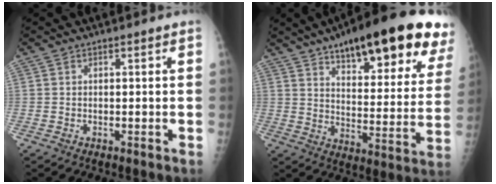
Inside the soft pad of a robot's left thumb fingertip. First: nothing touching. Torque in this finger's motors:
{"motor_torque": [0.63, 1.17, 1.42, -1.34, 0.26]}